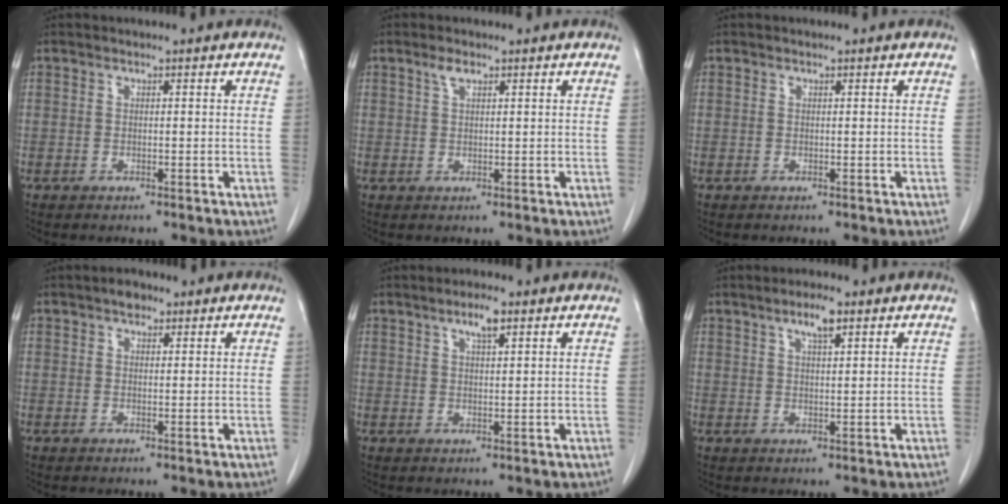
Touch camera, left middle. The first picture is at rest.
{"total": 1.7, "force": [1.1, 0.6, 1.1], "torque": [-0.025, 0.004, 0.021]}
{"total": 0.0}
{"total": 2.0, "force": [1.3, 1.1, 1.0], "torque": [-0.018, 0.005, 0.018]}
{"total": 3.3, "force": [2.0, 0.5, 2.6], "torque": [-0.049, 0.002, 0.035]}
{"total": 3.7, "force": [2.2, 0.6, 2.8], "torque": [-0.054, 0.002, 0.040]}